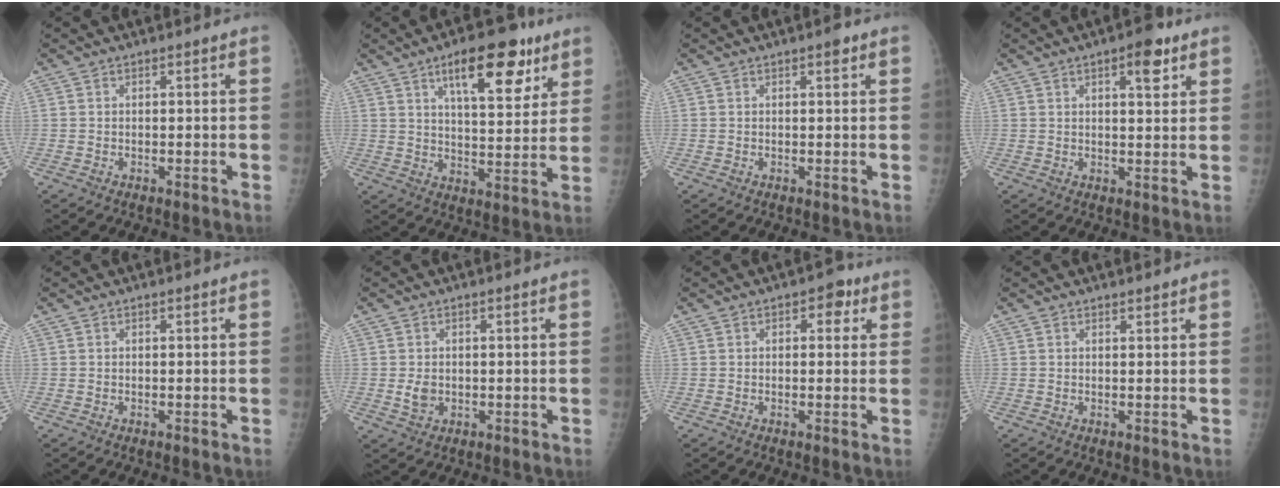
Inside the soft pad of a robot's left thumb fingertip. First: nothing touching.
{"total": 15.0, "force": [8.2, 5.8, 11.2], "torque": [-0.130, -0.032, 0.123]}
{"total": 1.5, "force": [0.9, 0.6, 1.1], "torque": [-0.009, -0.001, 0.009]}
{"total": 6.0, "force": [3.2, 2.3, 4.5], "torque": [-0.048, -0.012, 0.038]}
{"total": 0.0}
{"total": 3.0, "force": [-0.2, 2.4, 1.9], "torque": [-0.028, -0.002, 0.001]}
{"total": 4.0, "force": [1.5, 2.5, 2.7], "torque": [-0.008, 0.002, 0.012]}
{"total": 1.0, "force": [0.9, 0.4, 0.3], "torque": [-0.002, -0.007, 0.012]}